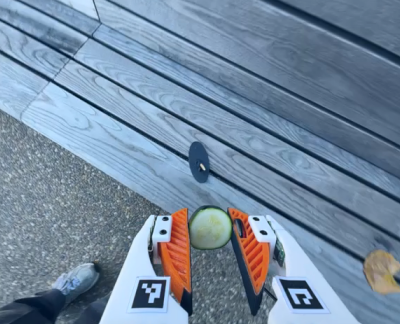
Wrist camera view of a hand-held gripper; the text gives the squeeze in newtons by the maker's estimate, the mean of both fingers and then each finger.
{"total": 7.5, "left": 7.5, "right": 7.4}